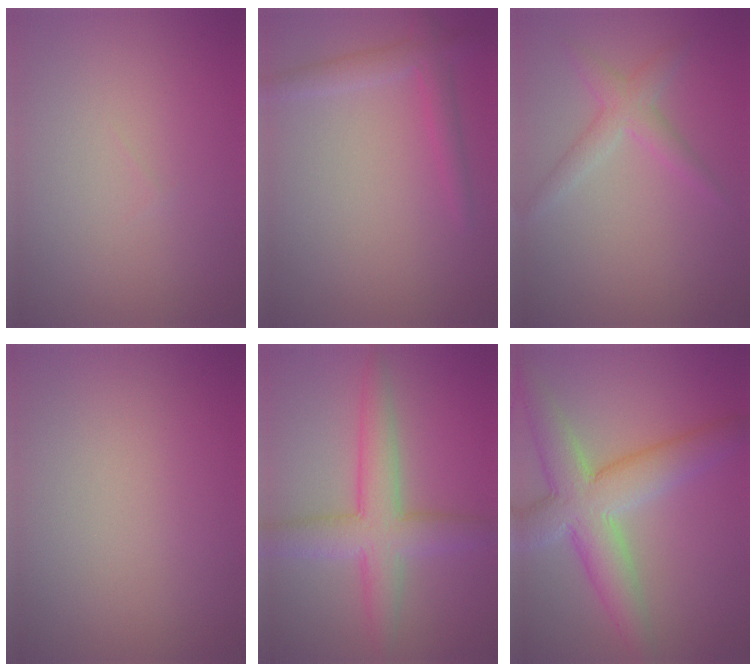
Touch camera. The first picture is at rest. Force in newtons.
{"total": 2.3, "press": 2.3, "slide": 0.1}
{"total": 2.4, "press": 2.4, "slide": 0.0}
{"total": 0.0}
{"total": 5.5, "press": 5.5, "slide": 0.1}
{"total": 7.4, "press": 7.4, "slide": 0.3}